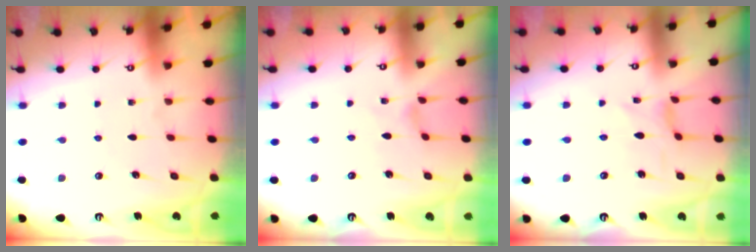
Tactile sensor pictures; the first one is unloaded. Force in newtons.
{"total": 0.0}
{"total": 1.1, "press": 1.1, "slide": 0.4}